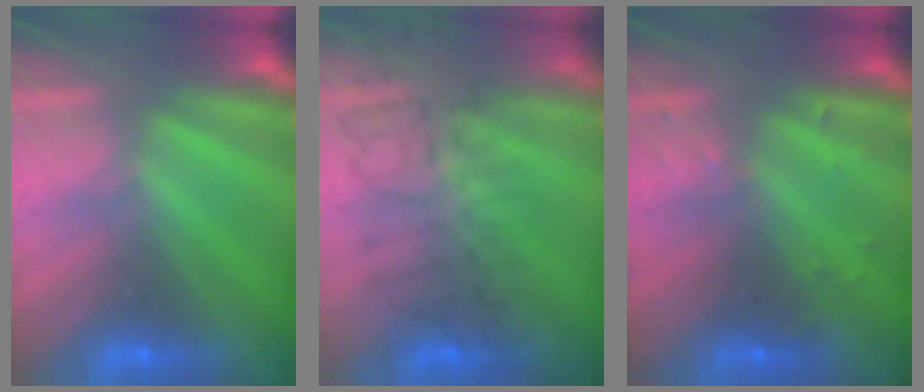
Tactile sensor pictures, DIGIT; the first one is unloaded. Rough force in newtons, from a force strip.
{"total": 4.5}
{"total": 2.9}